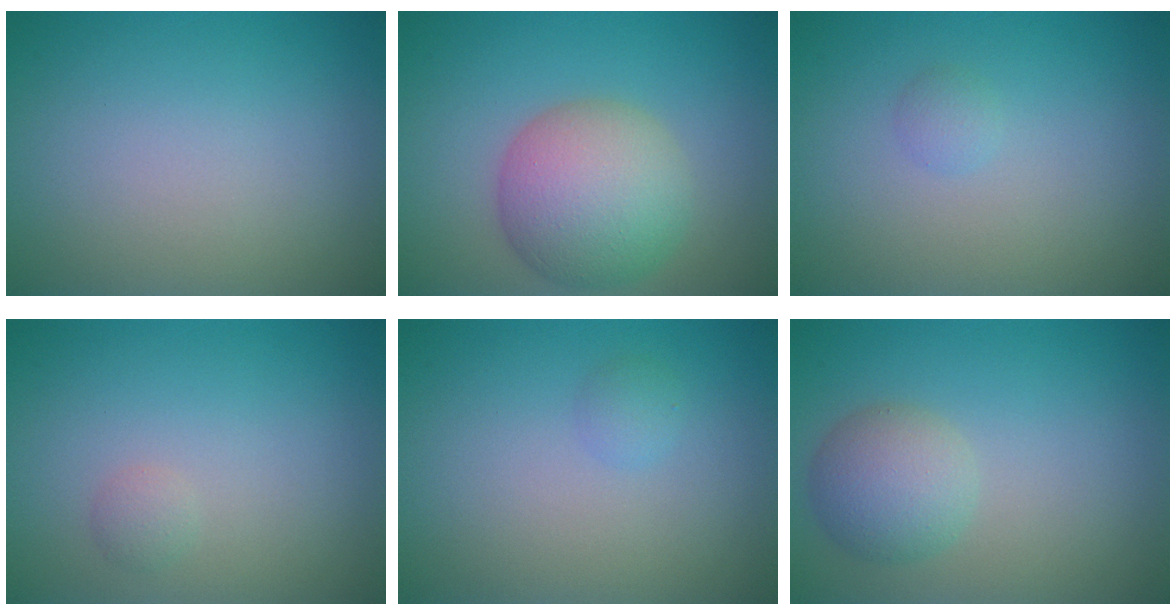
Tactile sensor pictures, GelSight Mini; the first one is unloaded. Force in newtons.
{"total": 7.1, "press": 7.1, "slide": 0.3}
{"total": 0.8, "press": 0.8, "slide": 0.0}
{"total": 0.8, "press": 0.8, "slide": 0.1}
{"total": 0.9, "press": 0.9, "slide": 0.1}
{"total": 2.8, "press": 2.8, "slide": 0.3}